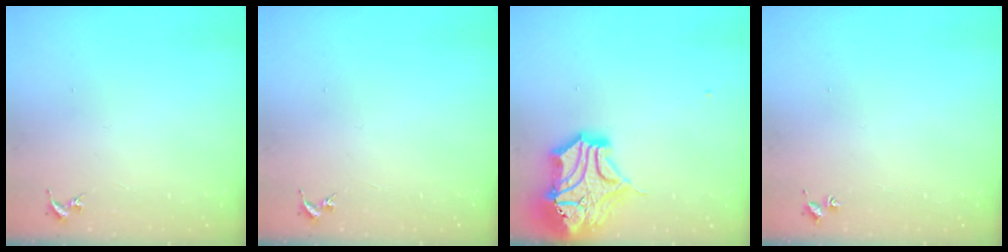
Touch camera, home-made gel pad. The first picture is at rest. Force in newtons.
{"total": 0.0}
{"total": 18.3, "press": 18.2, "slide": 2.4}
{"total": 1.8, "press": 1.8, "slide": 0.2}